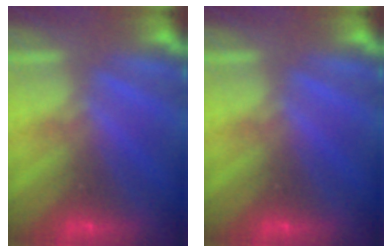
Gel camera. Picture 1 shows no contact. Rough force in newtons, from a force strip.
{"total": 0.0}